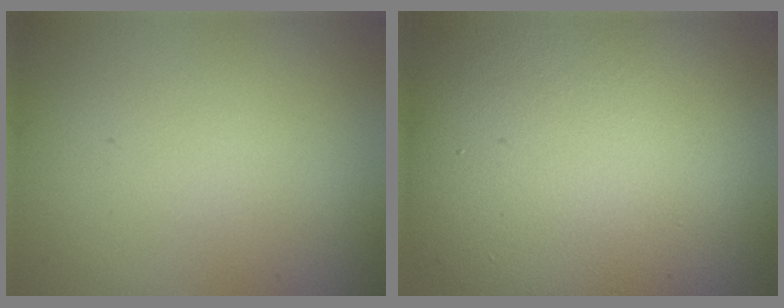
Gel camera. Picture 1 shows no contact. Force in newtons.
{"total": 14.9, "press": 14.8, "slide": 0.9}